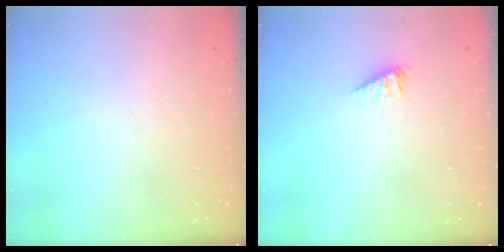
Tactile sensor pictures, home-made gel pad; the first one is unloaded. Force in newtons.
{"total": 3.4, "press": 3.4, "slide": 0.4}